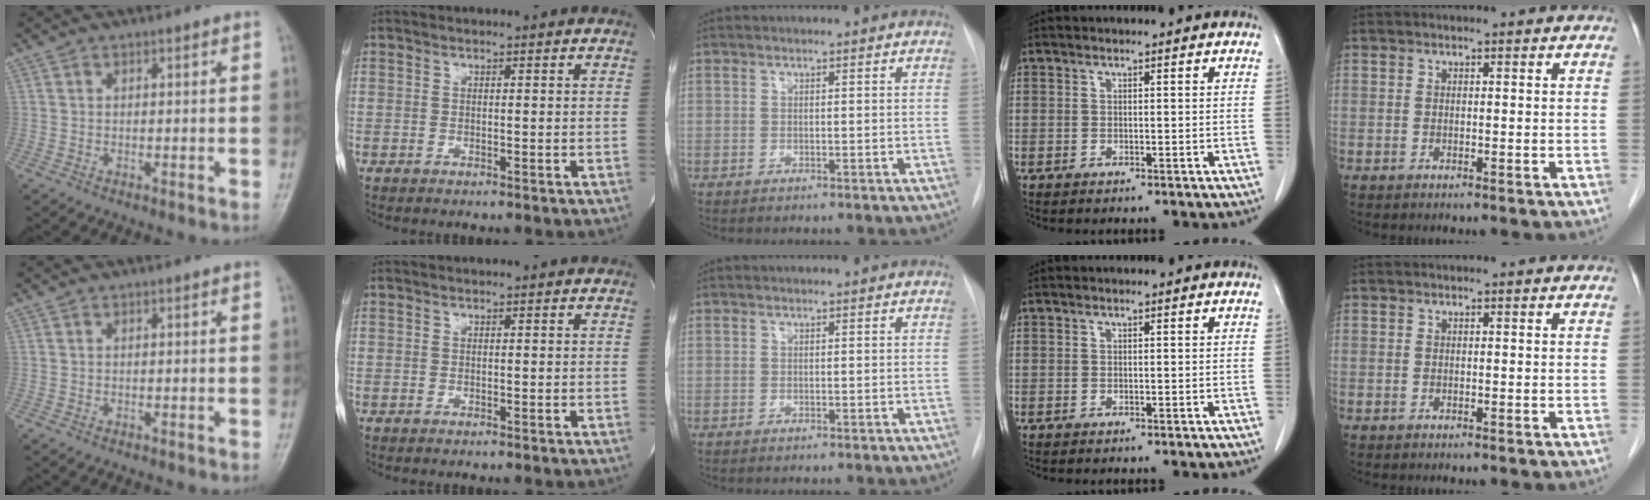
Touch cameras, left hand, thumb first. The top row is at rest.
{}